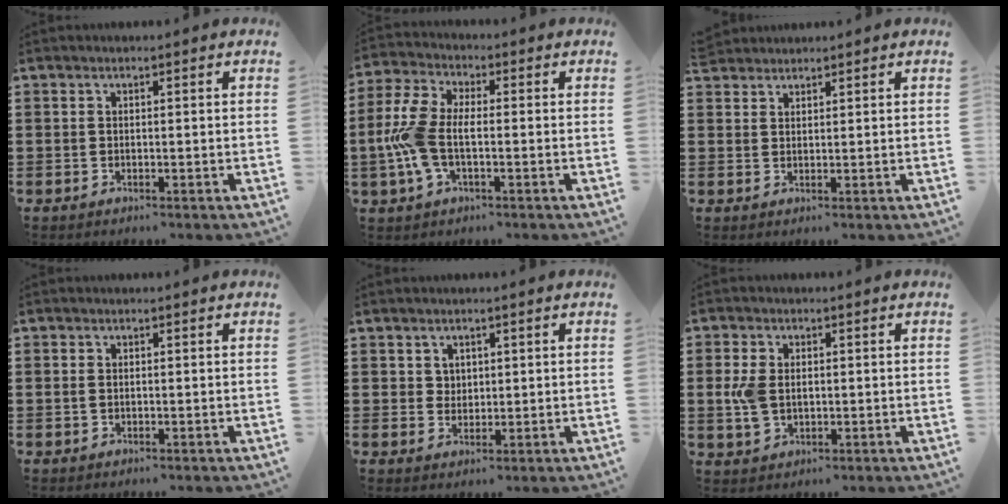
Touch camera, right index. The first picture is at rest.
{"total": 8.3, "force": [-1.0, 4.4, 7.0], "torque": [-0.181, -0.006, -0.028]}
{"total": 2.0, "force": [1.9, 0.5, -0.2], "torque": [-0.002, 0.006, 0.039]}
{"total": 0.8, "force": [0.0, 0.5, 0.6], "torque": [-0.015, 0.003, -0.001]}
{"total": 2.0, "force": [1.2, 1.6, 0.4], "torque": [-0.013, 0.009, 0.022]}
{"total": 4.4, "force": [0.2, 2.8, 3.3], "torque": [-0.091, 0.003, -0.004]}